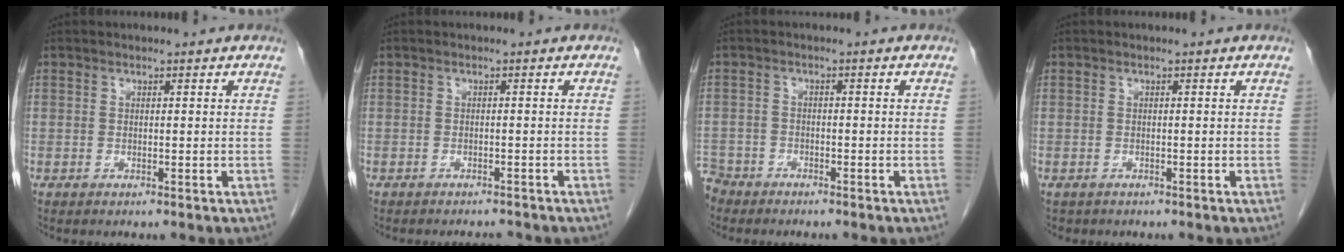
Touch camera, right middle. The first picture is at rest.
{"total": 3.1, "force": [-2.9, 0.7, 0.7], "torque": [-0.010, -0.006, -0.037]}
{"total": 4.3, "force": [-3.8, 1.9, -0.1], "torque": [0.000, -0.002, -0.077]}
{"total": 0.9, "force": [-0.6, 0.6, 0.0], "torque": [-0.013, 0.001, -0.008]}